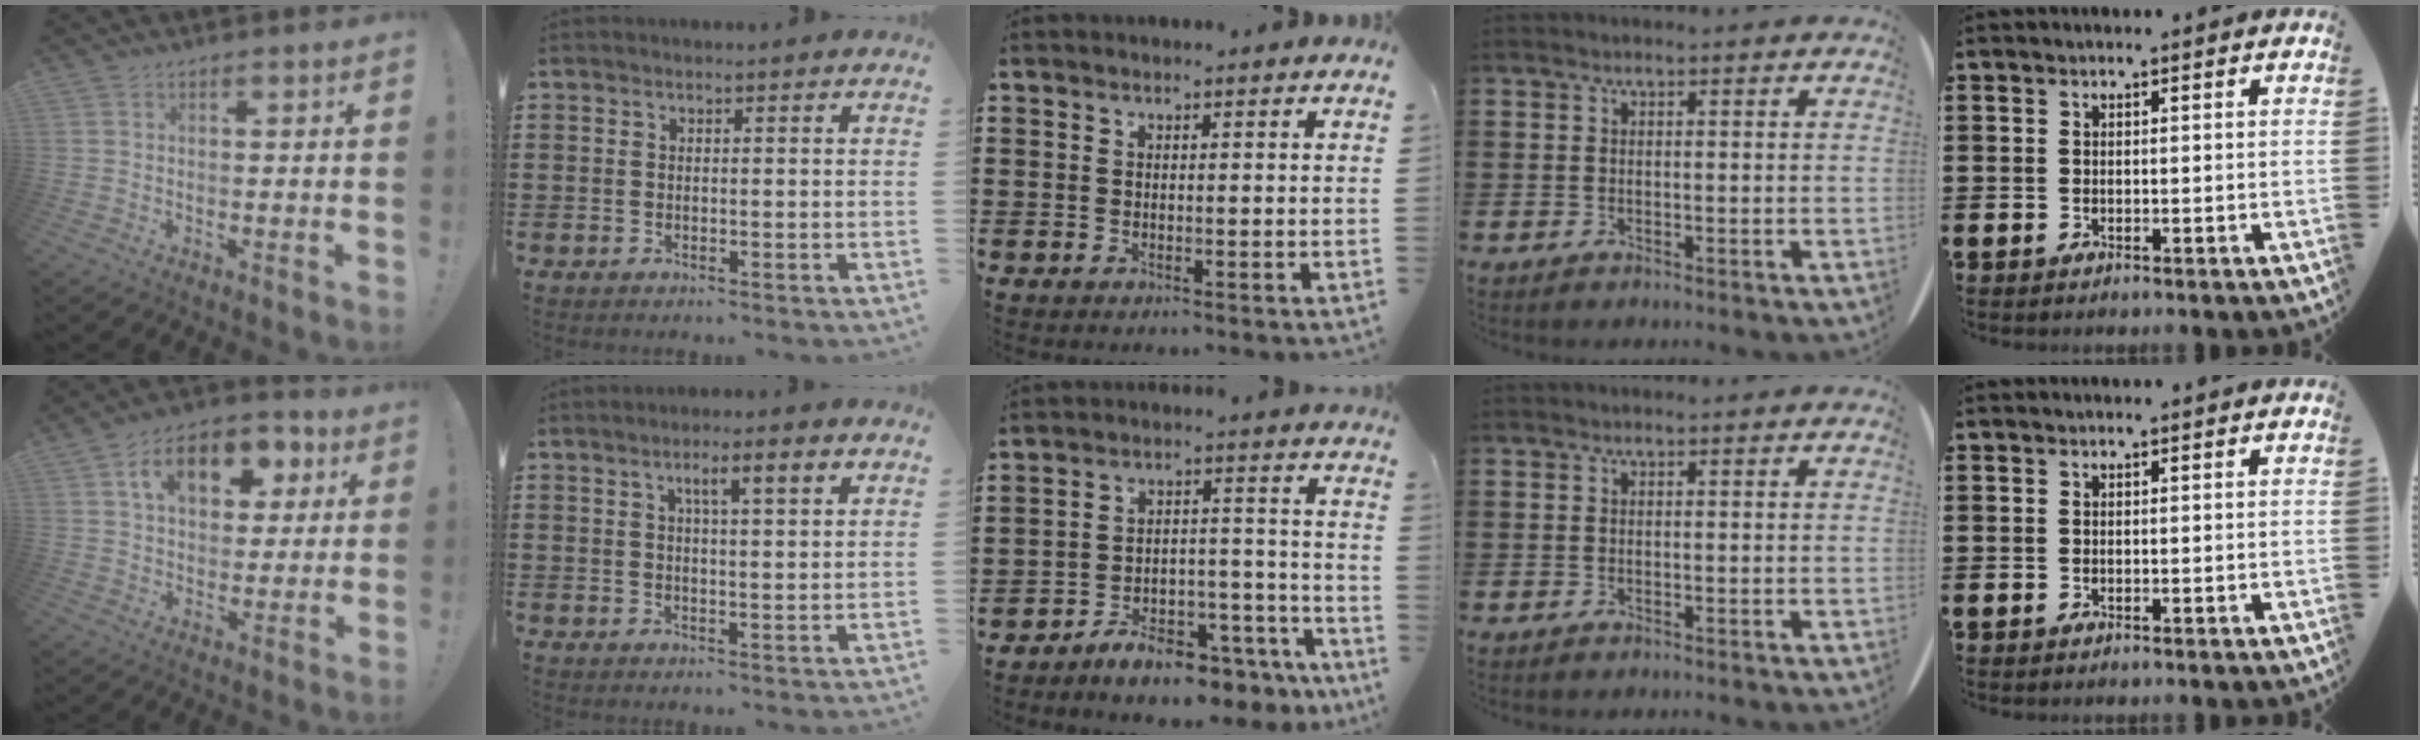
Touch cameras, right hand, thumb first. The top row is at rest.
{"thumb": {"total": 13.4, "force": [5.0, 9.2, 8.5], "torque": [-0.131, -0.006, 0.090]}, "index": {"total": 3.9, "force": [1.5, 0.6, 3.6], "torque": [-0.066, -0.001, 0.019]}, "middle": {"total": 7.3, "force": [-6.9, 1.6, 2.0], "torque": [-0.024, 0.025, -0.126]}}